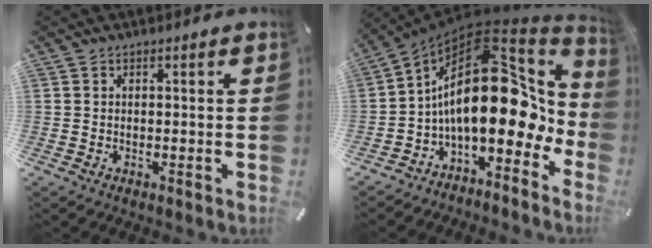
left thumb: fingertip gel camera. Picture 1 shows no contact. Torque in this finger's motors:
{"motor_torque": [1.61, 3.40, 2.44, 0.33, 0.71]}